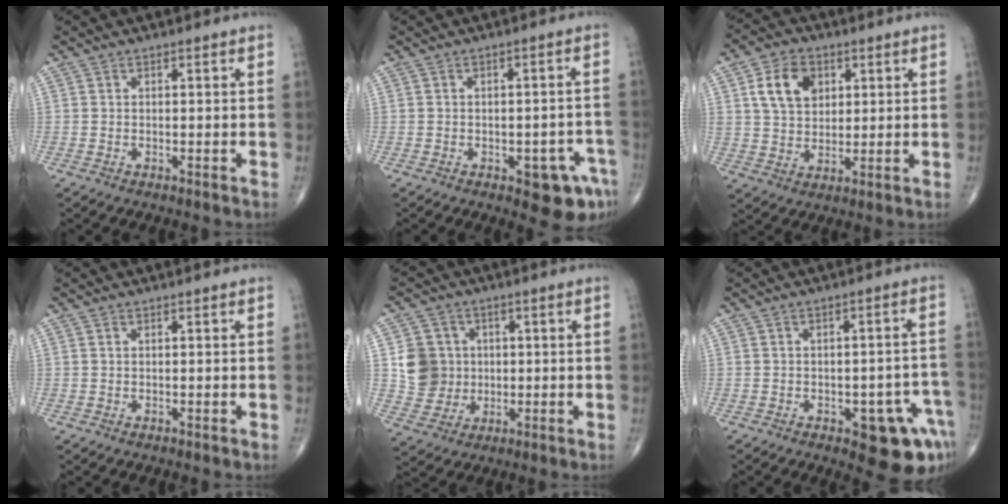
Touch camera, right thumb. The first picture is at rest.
{"total": 7.7, "force": [-3.9, 3.1, 5.9], "torque": [-0.049, 0.019, -0.042]}
{"total": 9.6, "force": [3.4, 6.9, 5.8], "torque": [-0.080, -0.007, 0.062]}
{"total": 0.0}
{"total": 8.6, "force": [0.7, 8.1, 2.6], "torque": [-0.019, 0.000, 0.014]}
{"total": 11.4, "force": [-5.2, 4.8, 8.9], "torque": [-0.069, 0.030, -0.057]}